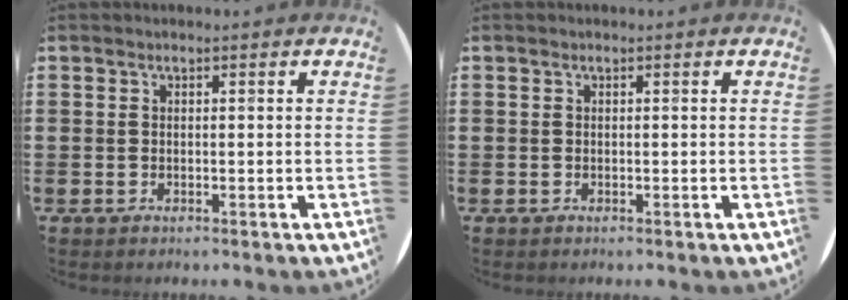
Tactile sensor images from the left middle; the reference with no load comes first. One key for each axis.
{"total": 0.0}